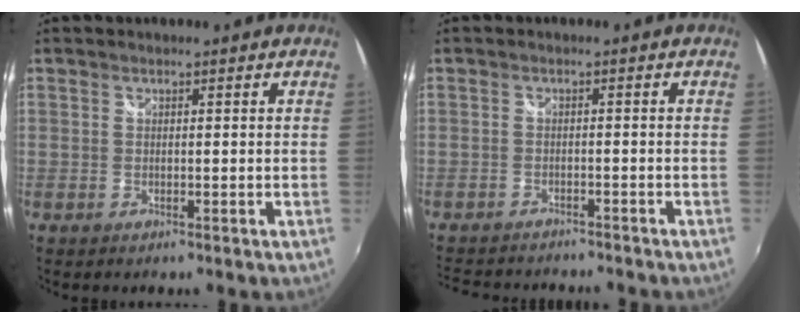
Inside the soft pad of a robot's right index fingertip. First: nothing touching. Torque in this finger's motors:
{"motor_torque": [0.44, -0.44, 0.25, 0.06]}